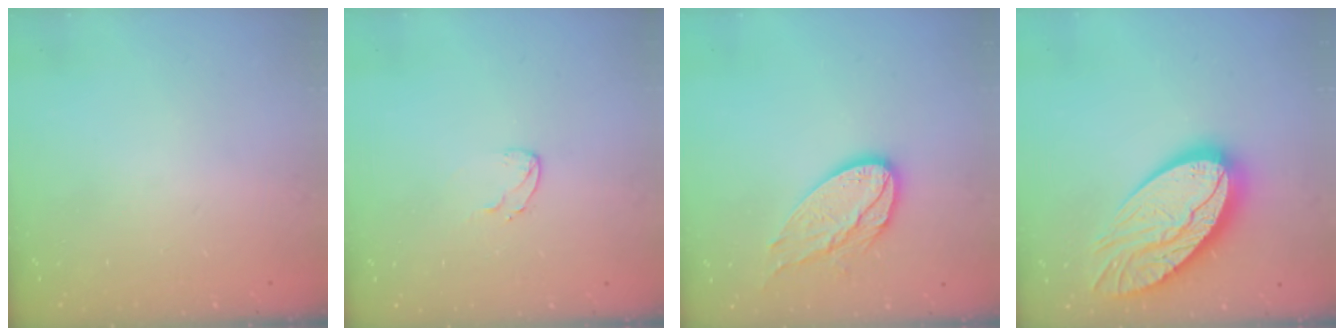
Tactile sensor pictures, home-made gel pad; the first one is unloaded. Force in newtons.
{"total": 3.6, "press": 3.6, "slide": 0.2}
{"total": 12.8, "press": 12.7, "slide": 0.8}
{"total": 22.5, "press": 22.4, "slide": 1.7}